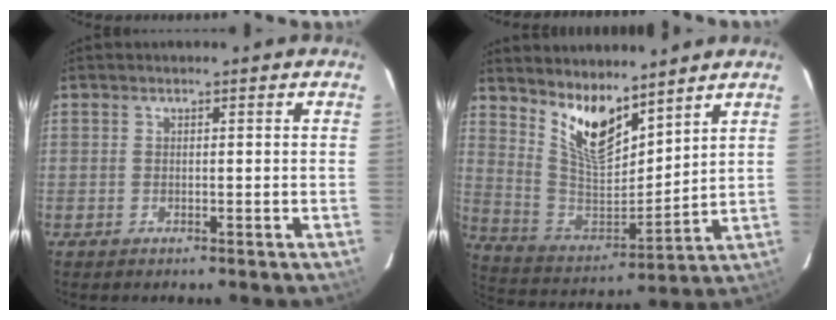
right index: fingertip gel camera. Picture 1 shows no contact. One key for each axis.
{"total": 12.3, "fx": 8.9, "fy": 4.0, "fz": 7.5, "tx": -0.145, "ty": -0.015, "tz": 0.177}